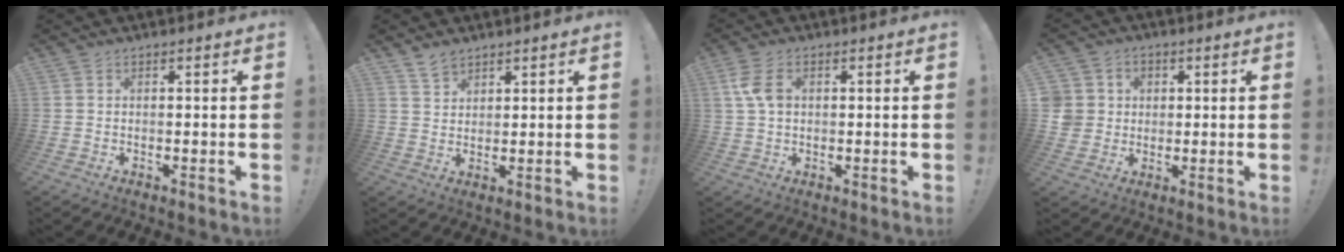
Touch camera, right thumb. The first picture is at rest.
{"total": 3.9, "force": [3.4, 1.8, 0.8], "torque": [-0.001, -0.025, 0.063]}
{"total": 6.4, "force": [1.4, 4.2, 4.7], "torque": [-0.094, -0.002, 0.023]}
{"total": 7.0, "force": [1.1, 6.8, 1.6], "torque": [-0.036, -0.004, 0.024]}